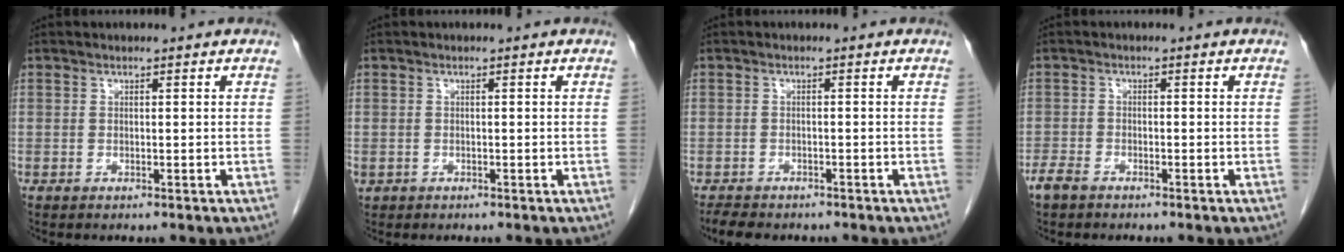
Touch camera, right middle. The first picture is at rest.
{"total": 0.9, "force": [-0.3, 0.8, 0.3], "torque": [-0.010, 0.003, 0.000]}
{"total": 4.6, "force": [-3.9, 1.8, 1.7], "torque": [-0.033, -0.008, -0.056]}
{"total": 2.6, "force": [-2.1, 1.0, 1.2], "torque": [-0.028, -0.001, -0.036]}